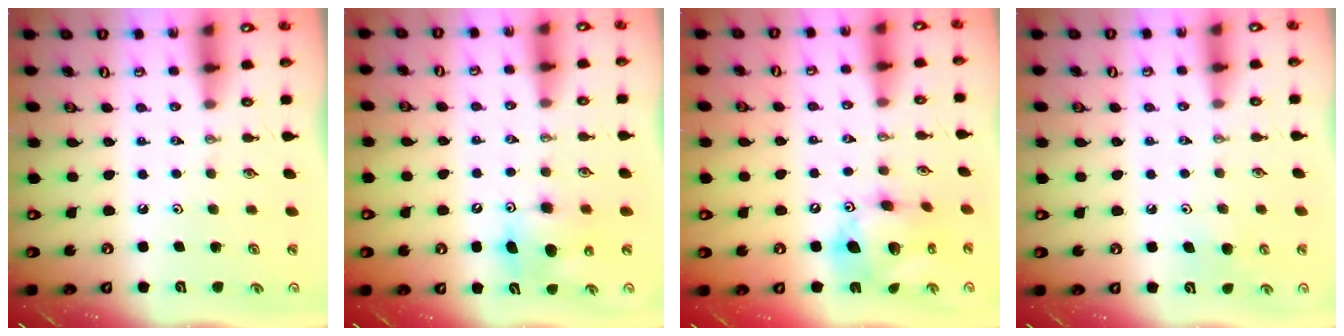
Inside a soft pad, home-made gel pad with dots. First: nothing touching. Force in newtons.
{"total": 9.1, "press": 9.1, "slide": 0.3}
{"total": 15.1, "press": 15.0, "slide": 1.6}
{"total": 5.8, "press": 5.8, "slide": 0.6}